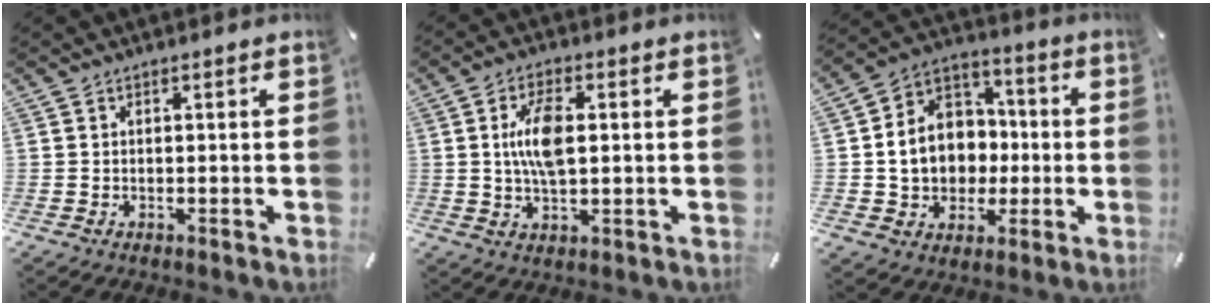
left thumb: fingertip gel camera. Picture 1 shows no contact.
{"total": 8.8, "force": [1.2, 4.1, 7.8], "torque": [-0.162, 0.002, 0.013]}
{"total": 12.5, "force": [-1.4, 11.3, 5.0], "torque": [-0.126, 0.004, -0.020]}